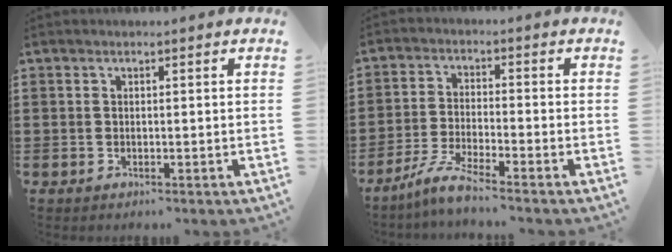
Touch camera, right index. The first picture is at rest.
{"total": 5.1, "force": [-4.3, -0.3, 2.6], "torque": [-0.071, -0.018, -0.087]}